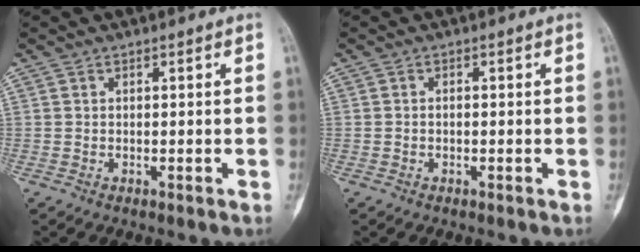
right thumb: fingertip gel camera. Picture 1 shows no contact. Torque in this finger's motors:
{"motor_torque": [-0.04, 0.04, 0.01, 0.14, -0.02]}